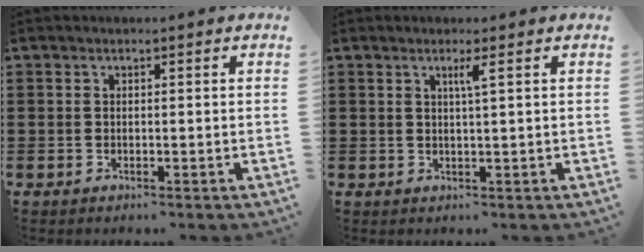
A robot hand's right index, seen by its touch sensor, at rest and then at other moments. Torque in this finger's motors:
{"motor_torque": [0.27, -0.18, 0.04, 0.05]}